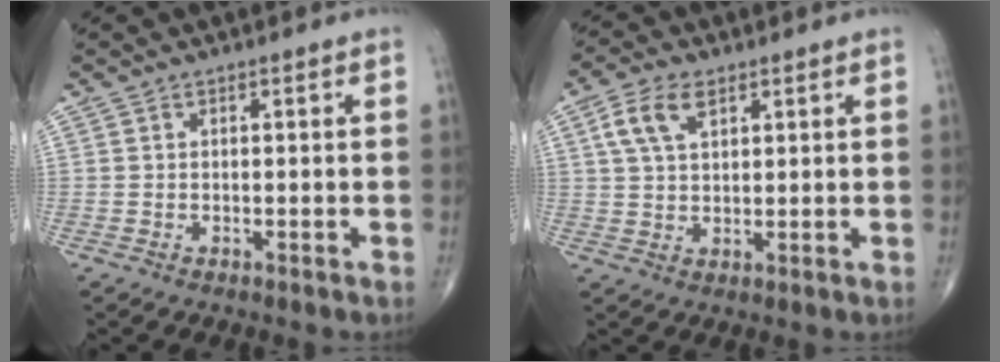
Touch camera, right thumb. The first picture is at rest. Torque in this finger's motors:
{"motor_torque": [0.01, 0.16, 0.15, 0.11, 0.20]}